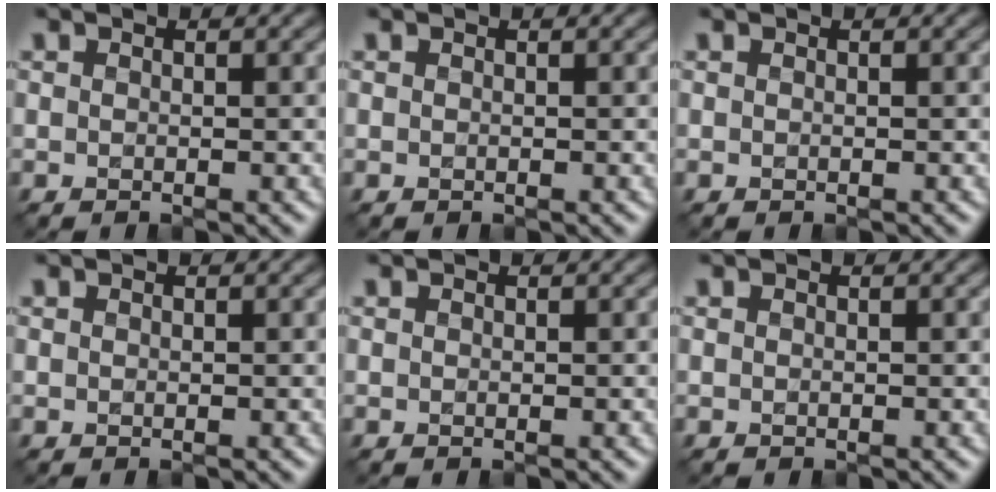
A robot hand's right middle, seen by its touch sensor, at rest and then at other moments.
{"total": 0.0}
{"total": 0.0}
{"total": 0.0}
{"total": 0.0}
{"total": 0.0}